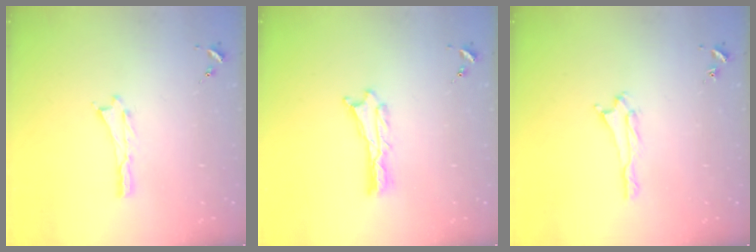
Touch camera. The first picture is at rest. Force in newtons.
{"total": 0.7, "press": 0.7, "slide": 0.1}
{"total": 1.6, "press": 1.6, "slide": 0.1}